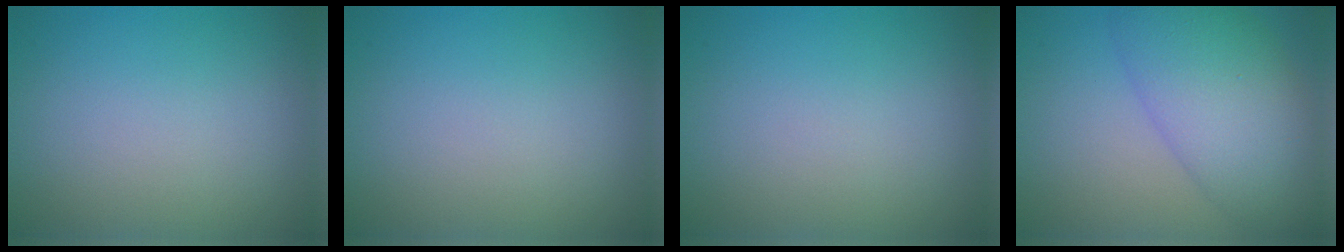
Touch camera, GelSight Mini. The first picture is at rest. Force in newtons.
{"total": 0.0}
{"total": 0.0}
{"total": 8.0, "press": 8.0, "slide": 0.1}